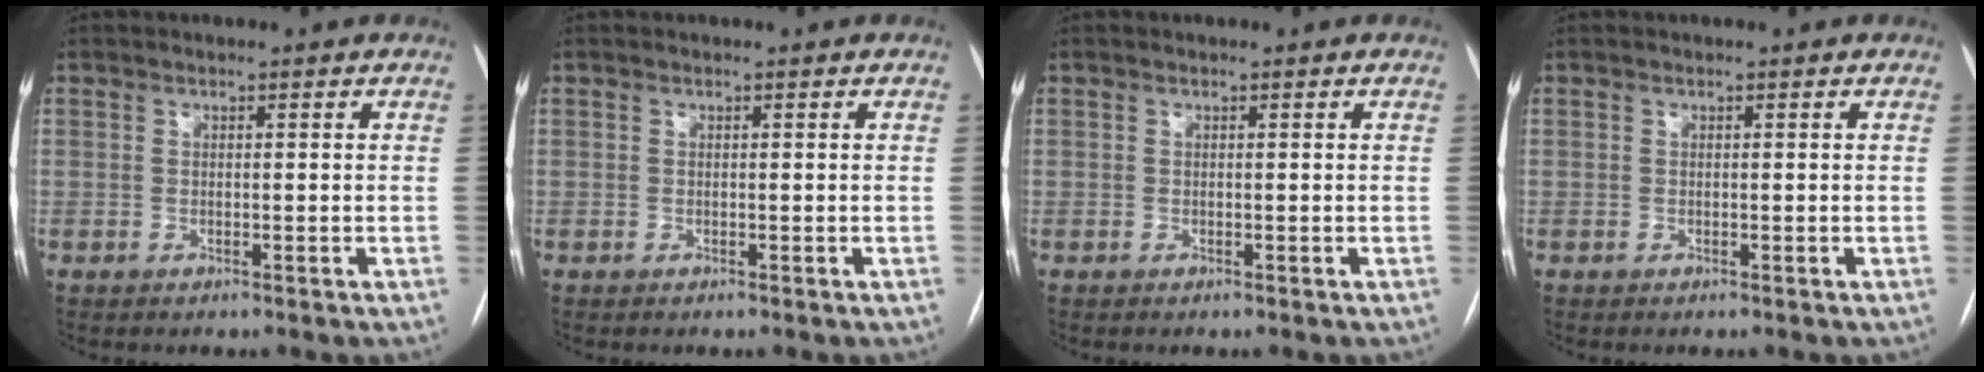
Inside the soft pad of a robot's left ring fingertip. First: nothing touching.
{"total": 0.0}
{"total": 0.0}
{"total": 0.0}